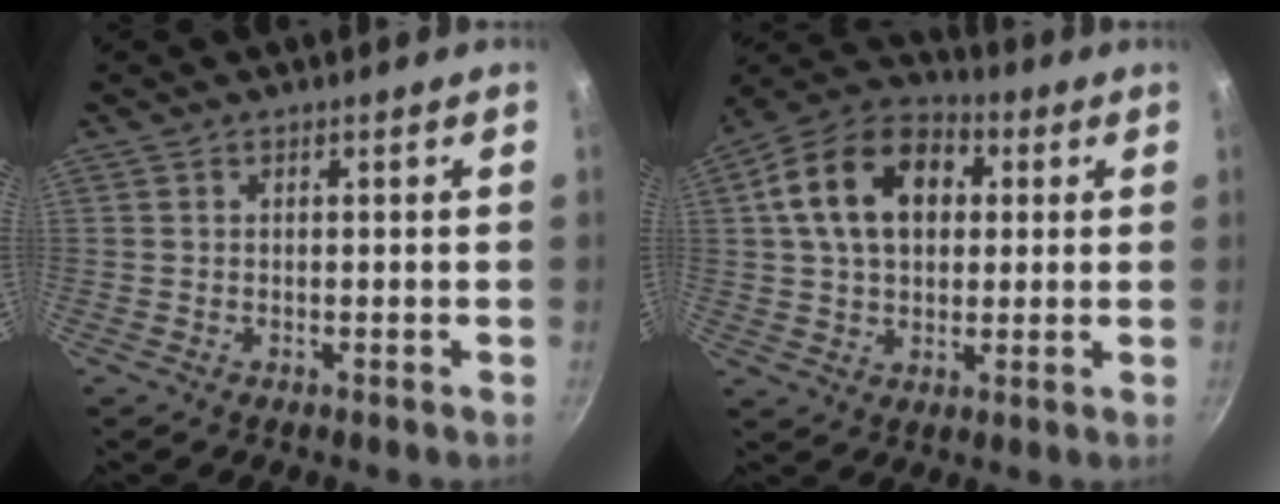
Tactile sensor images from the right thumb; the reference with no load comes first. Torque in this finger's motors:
{"motor_torque": [-0.71, 1.51, 0.57, -0.34, 0.22]}